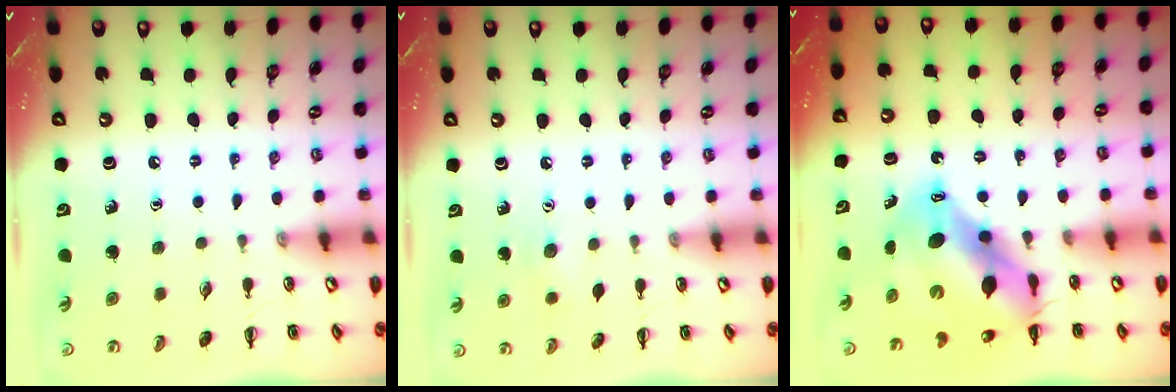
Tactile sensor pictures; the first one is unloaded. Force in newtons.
{"total": 5.4, "press": 5.3, "slide": 1.2}
{"total": 12.6, "press": 12.2, "slide": 3.0}